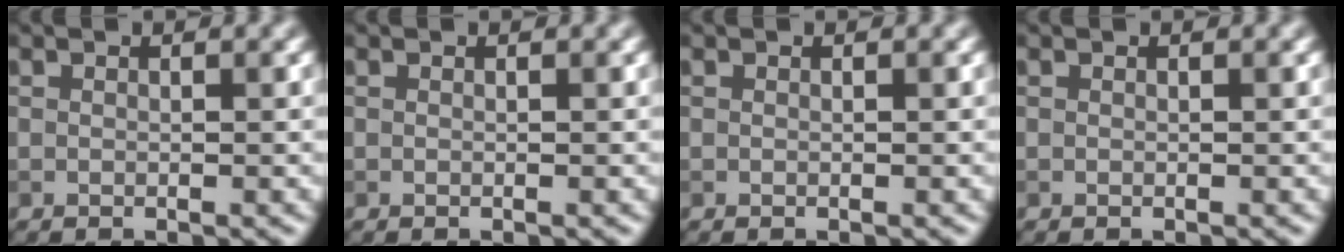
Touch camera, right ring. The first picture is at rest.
{"total": 0.0}
{"total": 0.0}
{"total": 0.0}